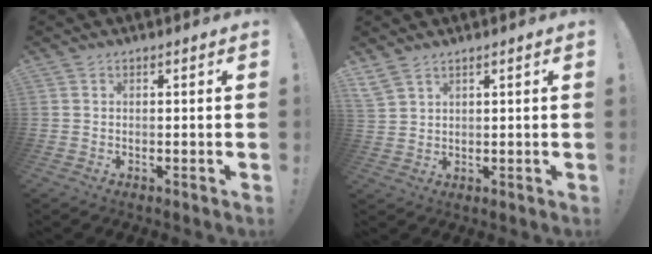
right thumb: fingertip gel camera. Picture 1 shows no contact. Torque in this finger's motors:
{"motor_torque": [0.05, 0.12, 0.12, 0.11, 0.01]}